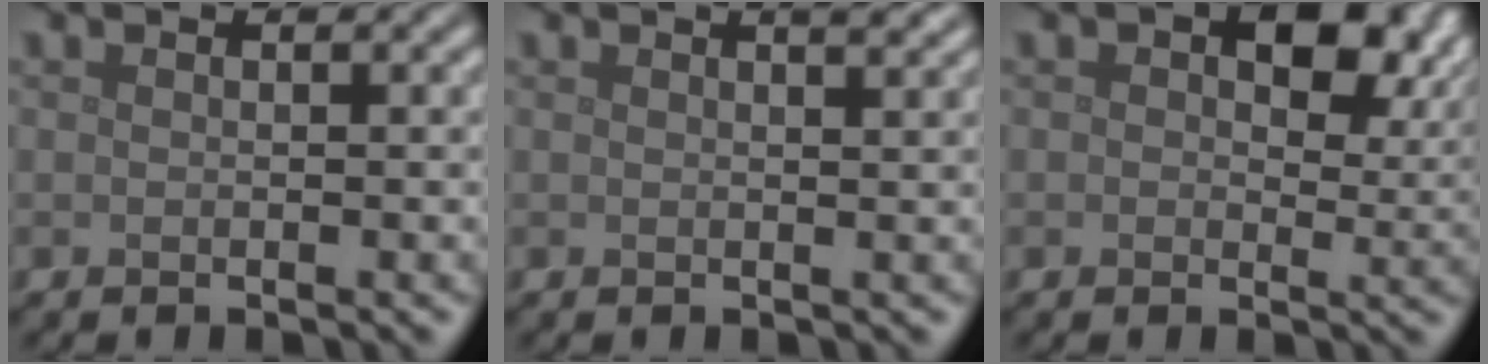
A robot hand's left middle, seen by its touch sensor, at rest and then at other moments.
{"total": 1.9, "force": [1.3, 0.5, 1.3], "torque": [-0.007, 0.003, 0.013]}
{"total": 6.7, "force": [2.3, 3.9, 4.9], "torque": [-0.061, -0.003, 0.028]}